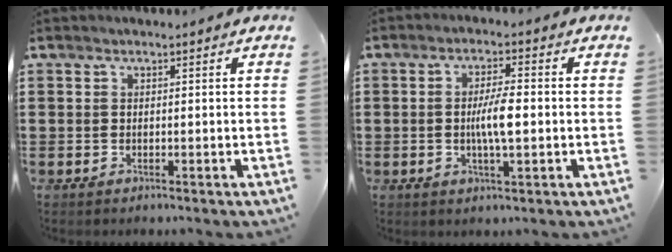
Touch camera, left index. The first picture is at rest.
{"total": 5.3, "force": [-0.5, 1.2, 5.1], "torque": [-0.099, 0.001, -0.013]}